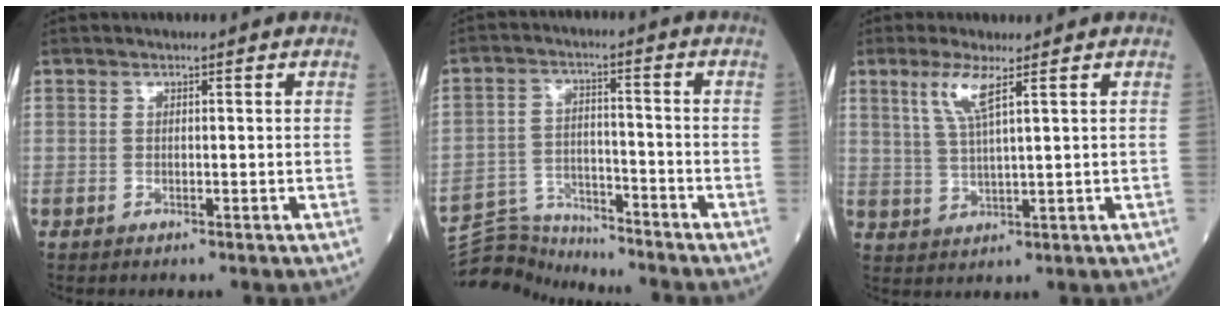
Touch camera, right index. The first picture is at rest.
{"total": 8.3, "force": [-8.1, 0.4, -1.3], "torque": [0.015, 0.022, -0.147]}
{"total": 5.0, "force": [2.6, 0.1, 4.3], "torque": [-0.094, -0.001, 0.055]}